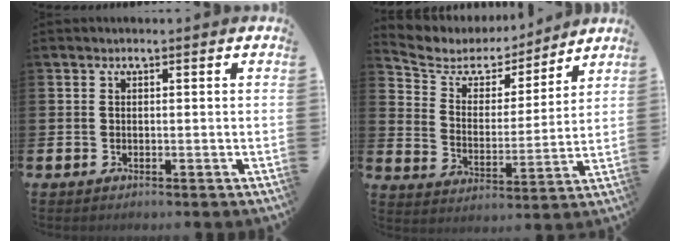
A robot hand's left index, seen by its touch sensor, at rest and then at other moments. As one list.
[{"total": 5.7, "force": [4.9, 2.7, 0.7], "torque": [-0.052, -0.035, 0.082]}]